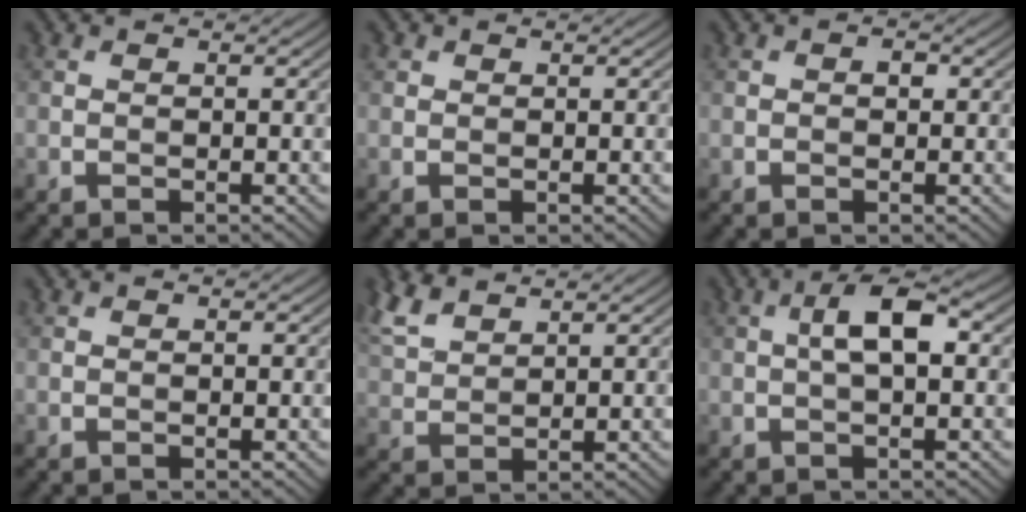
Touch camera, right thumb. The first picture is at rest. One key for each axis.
{"total": 0.8, "fx": 0.5, "fy": 0.7, "fz": 0.2, "tx": -0.001, "ty": 0.000, "tz": 0.009}
{"total": 0.9, "fx": 0.1, "fy": 0.6, "fz": 0.6, "tx": -0.007, "ty": 0.001, "tz": -0.001}
{"total": 0.0}
{"total": 5.5, "fx": 4.2, "fy": 2.0, "fz": 2.9, "tx": -0.083, "ty": 0.013, "tz": 0.094}
{"total": 4.8, "fx": 0.5, "fy": 1.6, "fz": 4.5, "tx": -0.085, "ty": 0.015, "tz": 0.004}